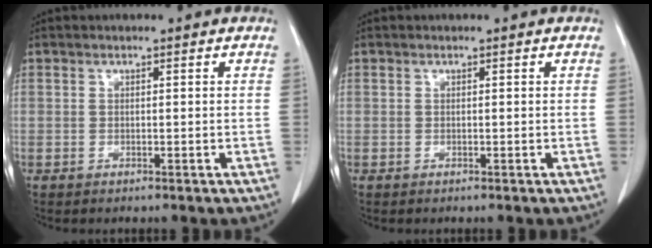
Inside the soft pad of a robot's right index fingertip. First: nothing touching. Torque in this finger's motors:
{"motor_torque": [0.00, 0.00, 0.00, 0.00]}